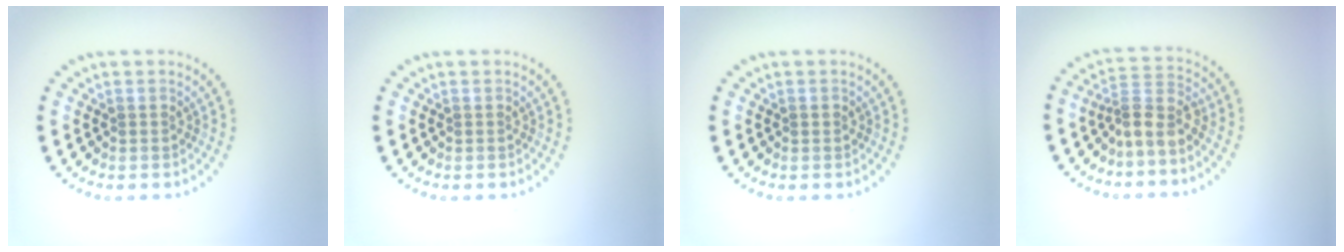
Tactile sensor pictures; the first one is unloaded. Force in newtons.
{"total": 0.0}
{"total": 0.7, "press": 0.7, "slide": 0.0}
{"total": 3.1, "press": 2.3, "slide": 2.1}